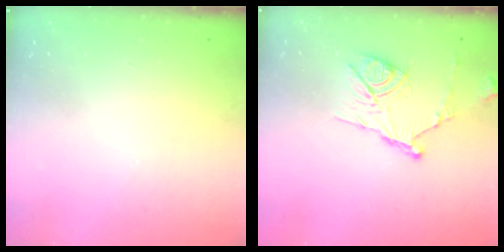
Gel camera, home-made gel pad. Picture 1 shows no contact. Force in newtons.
{"total": 12.8, "press": 12.8, "slide": 0.8}